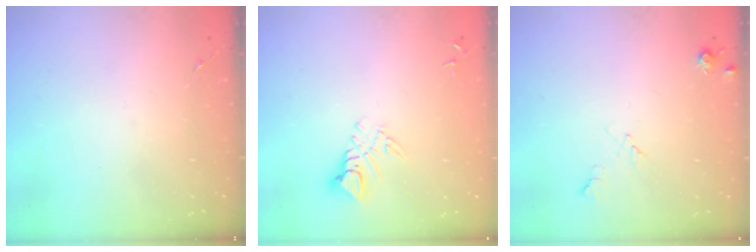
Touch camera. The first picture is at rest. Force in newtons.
{"total": 7.1, "press": 7.1, "slide": 0.7}
{"total": 5.8, "press": 5.8, "slide": 0.8}